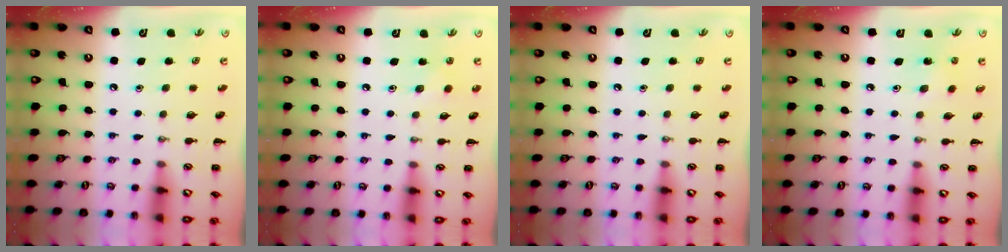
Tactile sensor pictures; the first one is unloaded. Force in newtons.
{"total": 3.0, "press": 2.8, "slide": 1.0}
{"total": 0.0}
{"total": 1.8, "press": 1.7, "slide": 0.6}